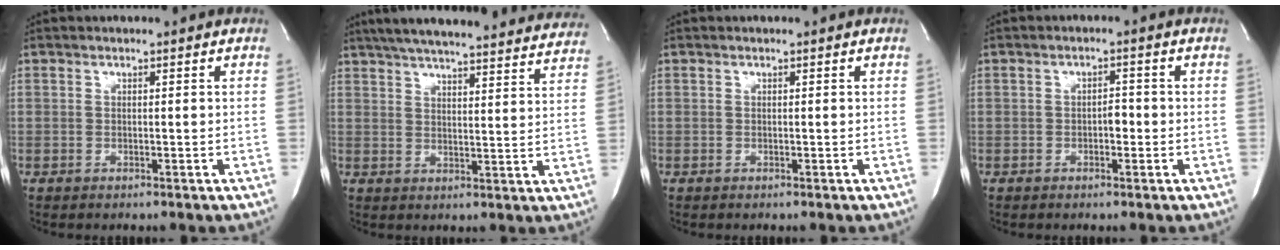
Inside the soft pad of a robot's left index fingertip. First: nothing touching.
{"total": 30.2, "force": [27.3, 4.1, 12.4], "torque": [-0.207, -0.024, 0.337]}
{"total": 0.0}
{"total": 1.9, "force": [-0.5, 0.9, 1.6], "torque": [-0.020, 0.005, -0.009]}